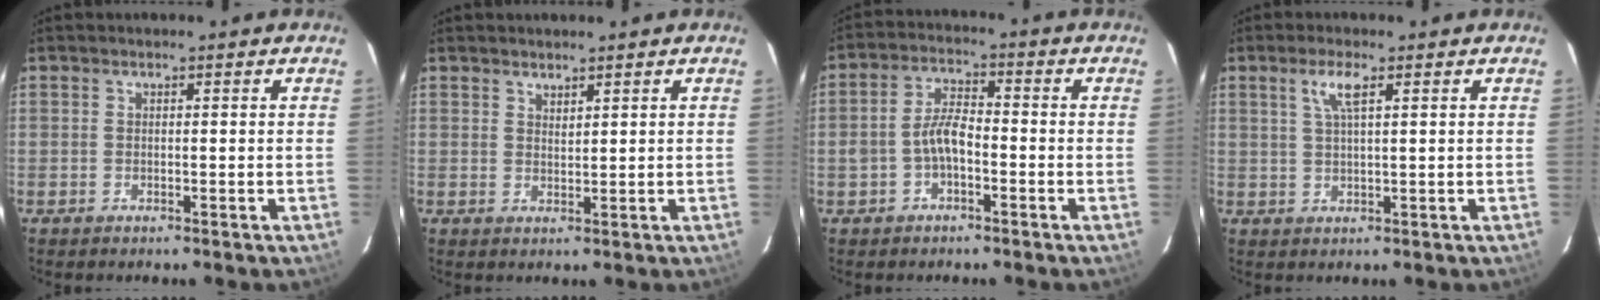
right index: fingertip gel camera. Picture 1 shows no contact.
{"total": 1.6, "force": [1.4, 0.5, 0.4], "torque": [-0.004, 0.001, 0.026]}
{"total": 5.5, "force": [-1.9, 2.6, 4.4], "torque": [-0.090, 0.015, -0.033]}
{"total": 3.7, "force": [1.7, 0.6, 3.2], "torque": [-0.064, 0.005, 0.033]}